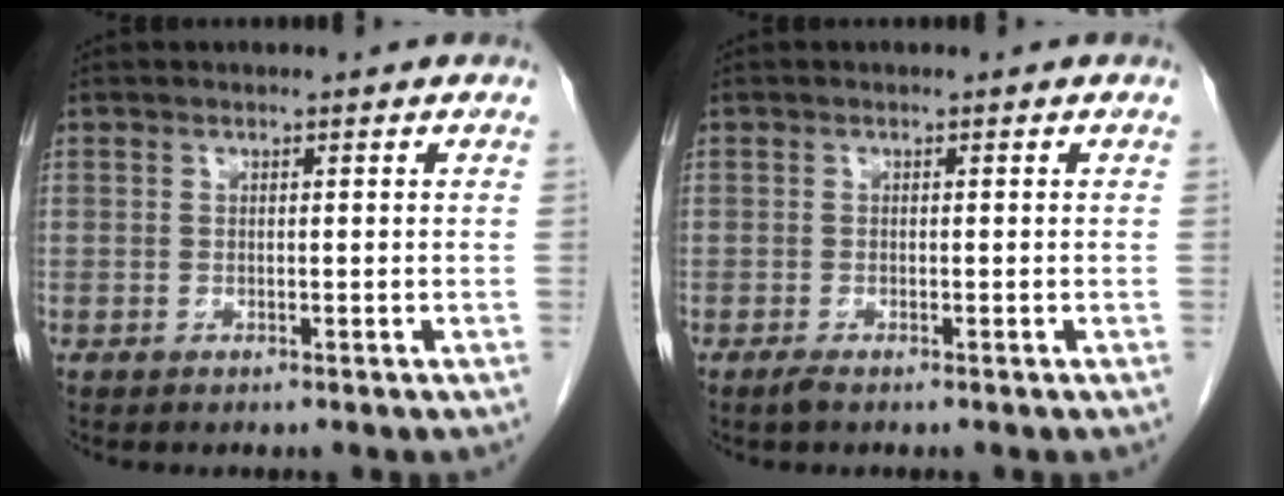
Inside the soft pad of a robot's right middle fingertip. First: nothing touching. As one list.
[{"total": 0.9, "force": [-0.7, 0.0, 0.6], "torque": [-0.018, -0.004, -0.013]}]